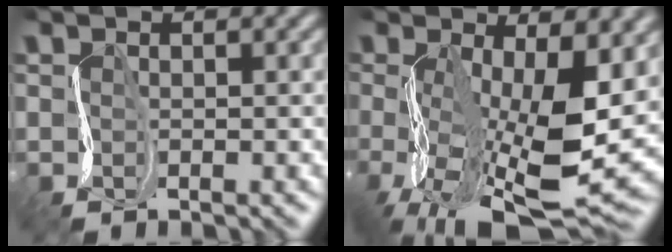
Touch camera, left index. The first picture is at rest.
{"total": 13.2, "force": [-1.7, 5.1, 12.0], "torque": [-0.204, -0.017, -0.026]}